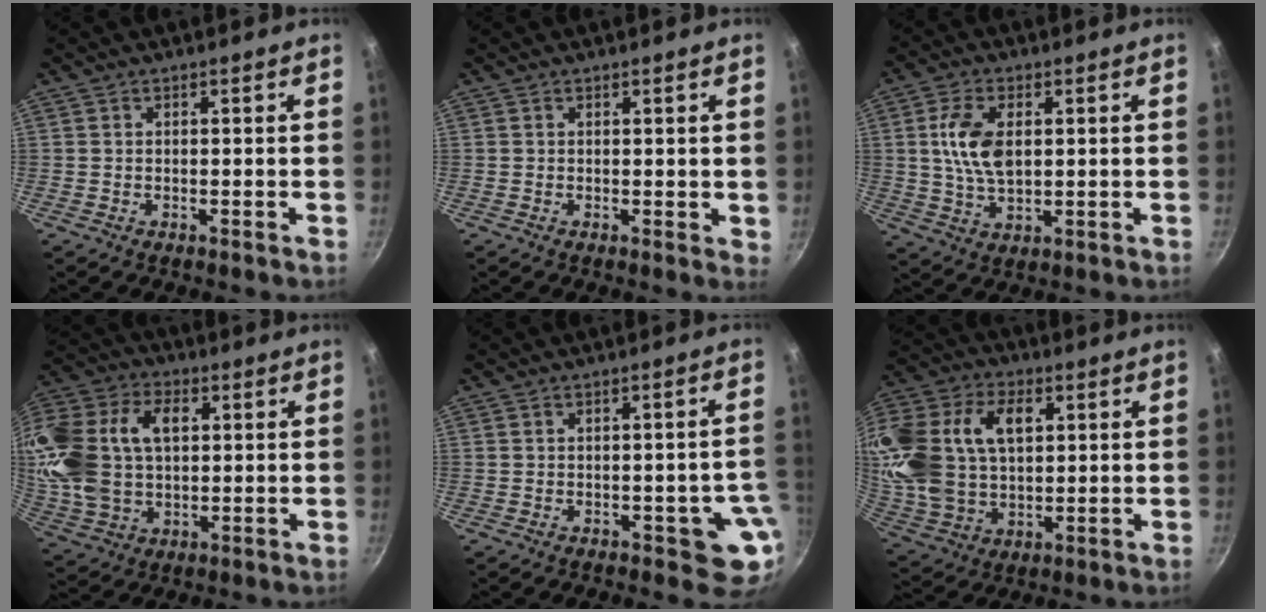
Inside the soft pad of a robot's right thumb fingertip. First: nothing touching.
{"total": 1.4, "force": [0.4, 0.7, 1.1], "torque": [-0.008, -0.003, 0.006]}
{"total": 9.7, "force": [1.7, 5.5, 7.8], "torque": [-0.140, -0.003, 0.032]}
{"total": 20.8, "force": [3.5, 13.9, 15.1], "torque": [-0.298, 0.019, 0.065]}
{"total": 6.6, "force": [-1.9, 3.3, 5.4], "torque": [-0.020, 0.014, -0.020]}
{"total": 25.6, "force": [6.4, 17.1, 18.0], "torque": [-0.389, 0.019, 0.123]}